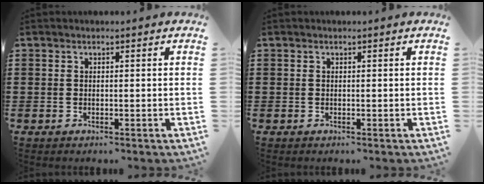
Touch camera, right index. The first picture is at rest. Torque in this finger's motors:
{"motor_torque": [0.00, 0.00, 0.00, 0.00]}